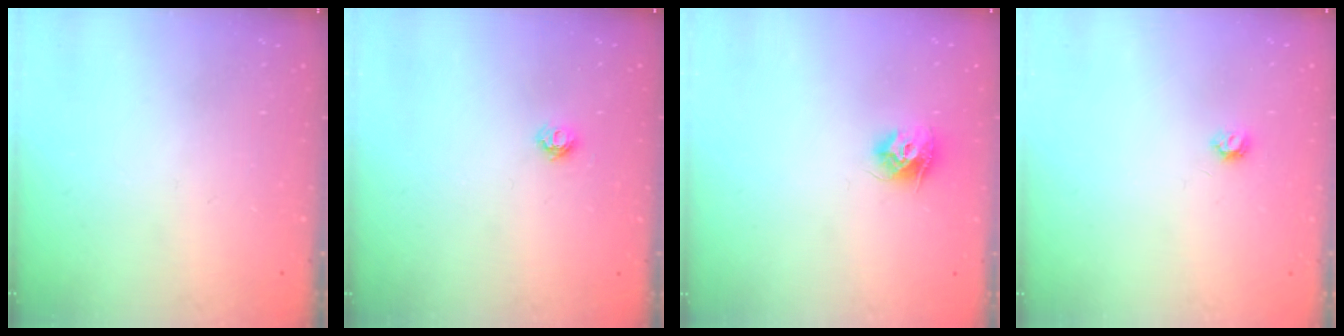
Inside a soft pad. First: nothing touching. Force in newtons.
{"total": 5.8, "press": 5.8, "slide": 0.3}
{"total": 9.1, "press": 9.1, "slide": 0.3}
{"total": 4.0, "press": 4.0, "slide": 0.6}